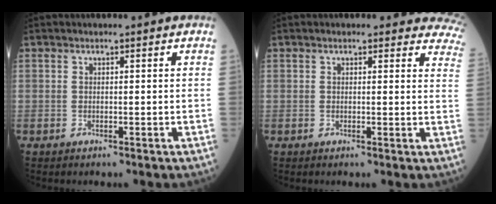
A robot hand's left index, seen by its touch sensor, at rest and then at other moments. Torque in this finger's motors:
{"motor_torque": [0.87, -1.13, 0.20, 0.01]}